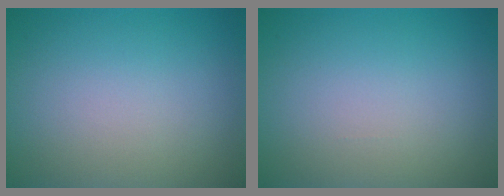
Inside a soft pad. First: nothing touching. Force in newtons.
{"total": 0.0}